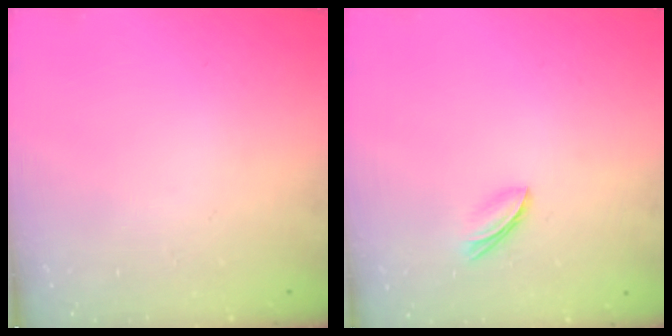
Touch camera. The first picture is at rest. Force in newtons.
{"total": 3.7, "press": 3.6, "slide": 0.7}